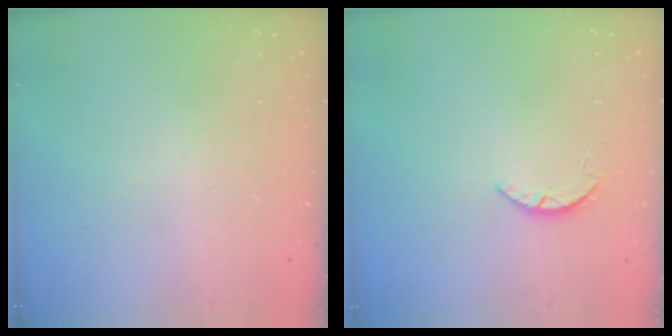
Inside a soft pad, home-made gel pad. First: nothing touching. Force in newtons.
{"total": 1.9, "press": 1.9, "slide": 0.3}